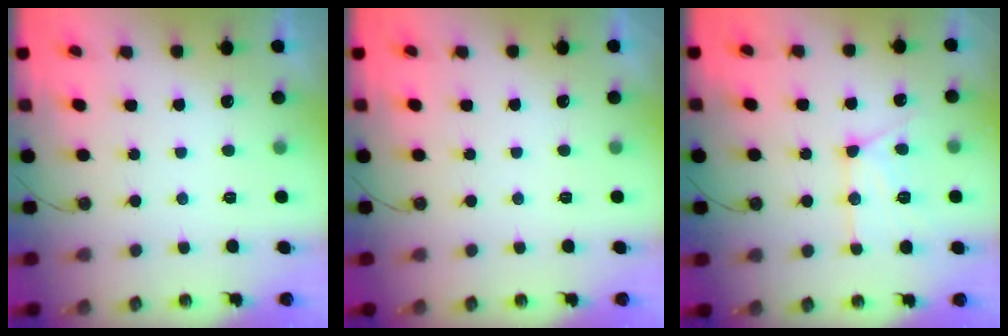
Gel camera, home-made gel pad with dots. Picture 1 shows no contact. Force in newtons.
{"total": 0.0}
{"total": 13.4, "press": 13.3, "slide": 1.2}